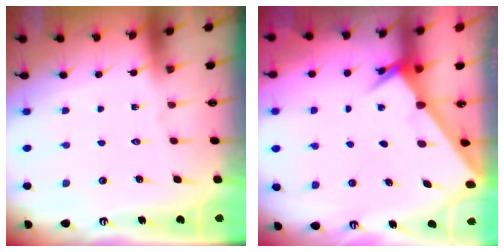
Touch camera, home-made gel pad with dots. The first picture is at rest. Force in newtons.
{"total": 2.4, "press": 2.4, "slide": 0.3}